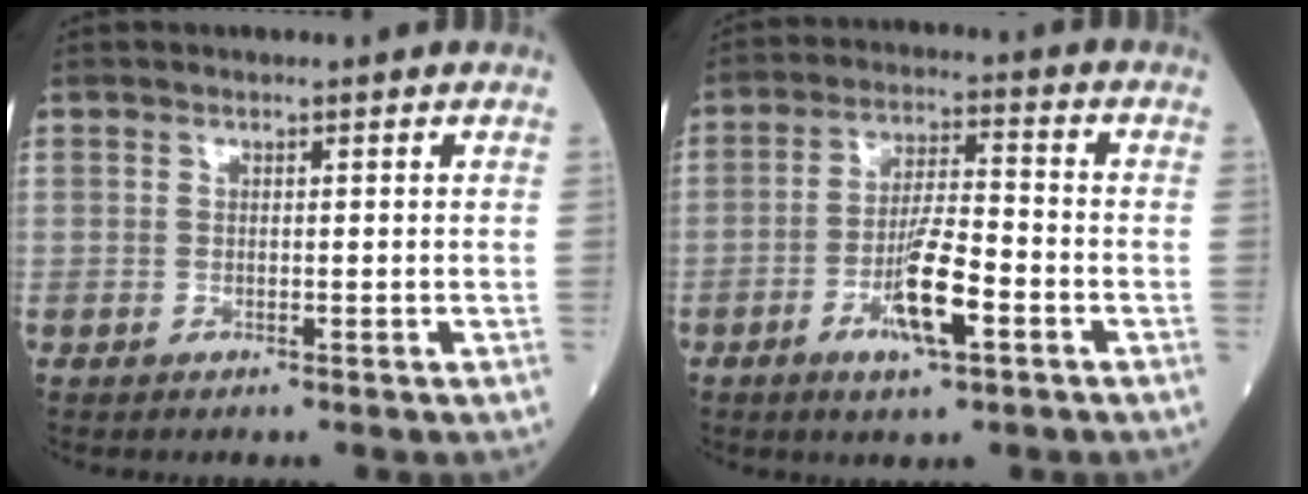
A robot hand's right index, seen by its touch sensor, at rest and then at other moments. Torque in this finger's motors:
{"motor_torque": [1.00, -0.93, 0.74, 0.19]}